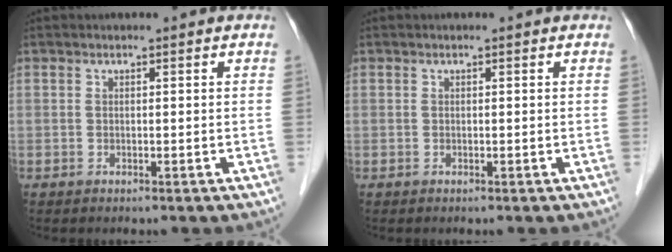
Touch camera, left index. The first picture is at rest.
{"total": 0.0}